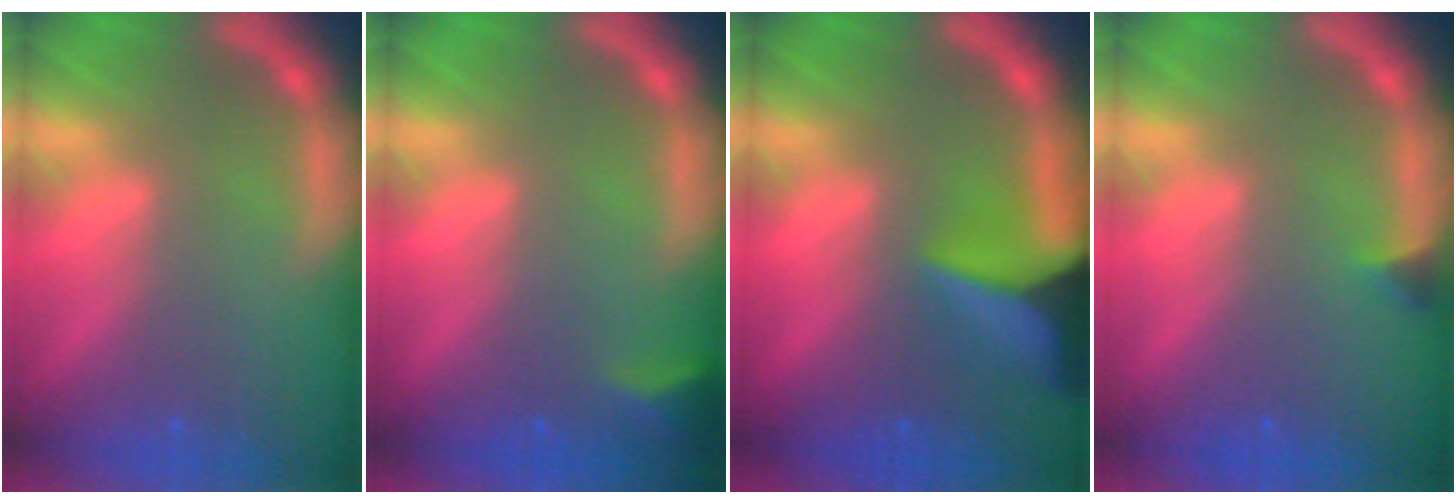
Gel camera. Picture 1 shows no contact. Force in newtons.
{"total": 2.4}
{"total": 10.0}
{"total": 0.9}